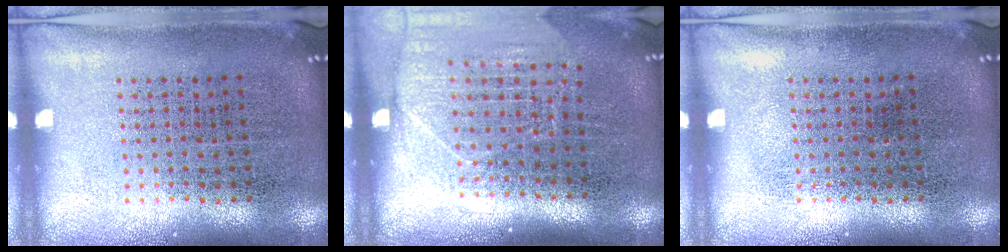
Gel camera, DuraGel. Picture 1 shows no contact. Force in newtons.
{"total": 1.7, "press": 1.5, "slide": 0.8}
{"total": 0.0}